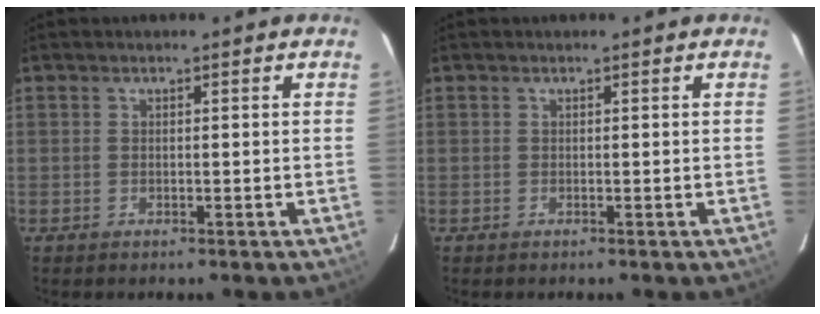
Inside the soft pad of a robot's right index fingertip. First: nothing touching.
{"total": 0.0}